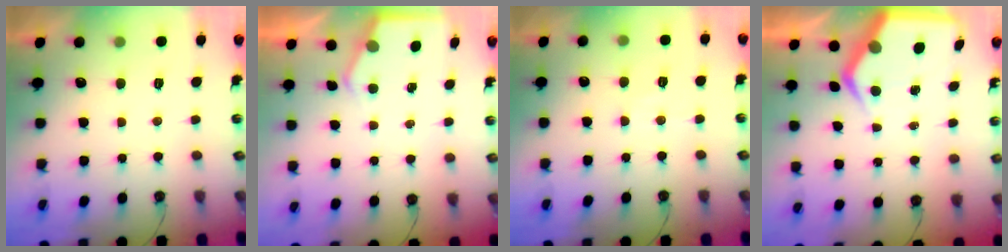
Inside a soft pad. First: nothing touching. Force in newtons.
{"total": 2.8, "press": 2.8, "slide": 0.4}
{"total": 6.2, "press": 6.1, "slide": 1.0}
{"total": 6.7, "press": 6.7, "slide": 0.9}